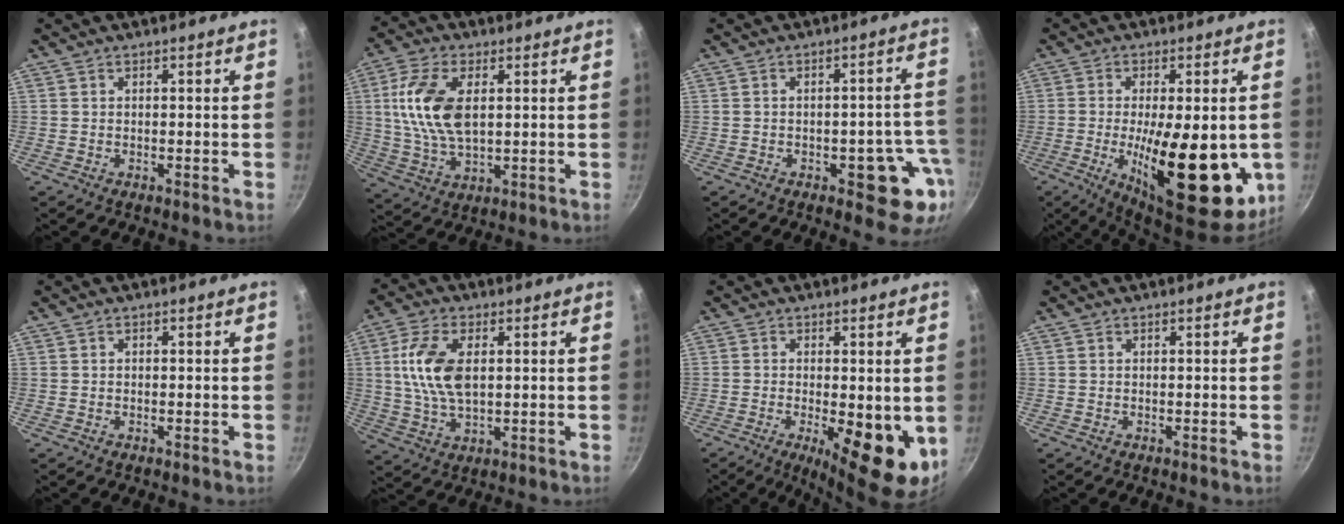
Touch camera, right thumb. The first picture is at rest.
{"total": 13.3, "force": [2.4, 7.2, 10.9], "torque": [-0.210, -0.003, 0.048]}
{"total": 10.1, "force": [-4.0, 4.7, 8.1], "torque": [-0.045, 0.028, -0.047]}
{"total": 21.8, "force": [-3.8, 8.4, 19.8], "torque": [-0.271, -0.010, -0.044]}
{"total": 0.0}
{"total": 11.8, "force": [2.0, 6.3, 9.8], "torque": [-0.186, -0.001, 0.039]}
{"total": 11.8, "force": [-2.5, 4.2, 10.8], "torque": [-0.144, -0.007, -0.025]}
{"total": 0.0}